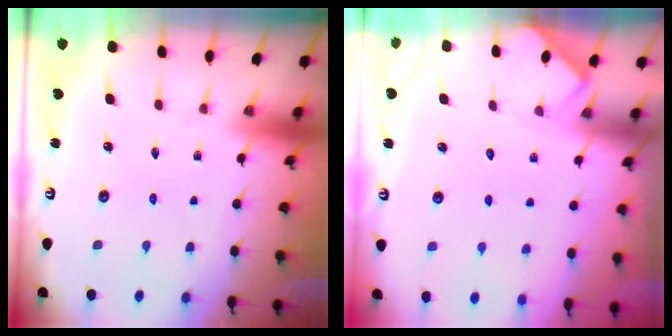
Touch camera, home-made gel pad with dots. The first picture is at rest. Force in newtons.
{"total": 4.4, "press": 4.4, "slide": 0.5}